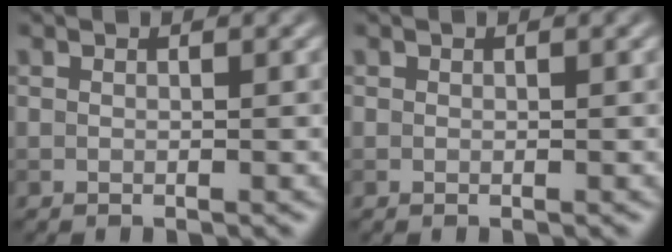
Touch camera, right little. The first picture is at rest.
{"total": 0.0}